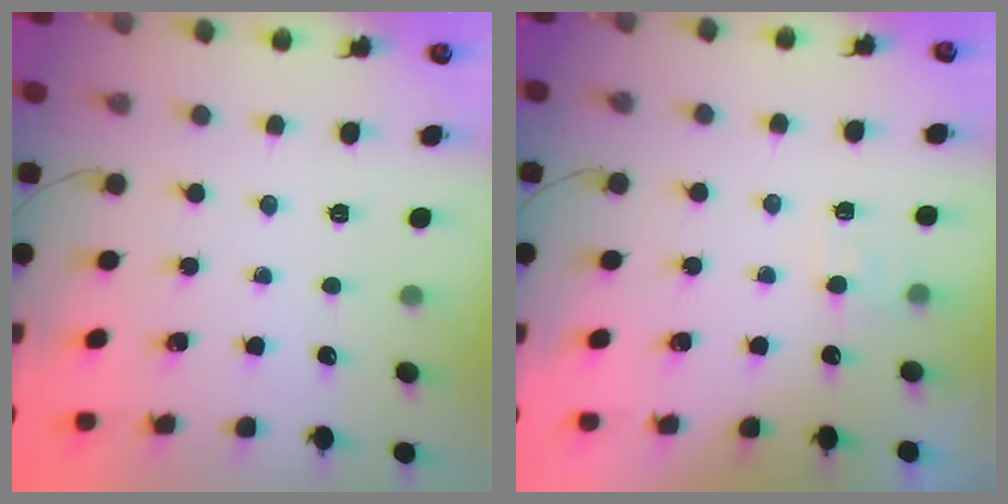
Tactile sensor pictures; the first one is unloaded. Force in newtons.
{"total": 2.5, "press": 2.1, "slide": 1.5}